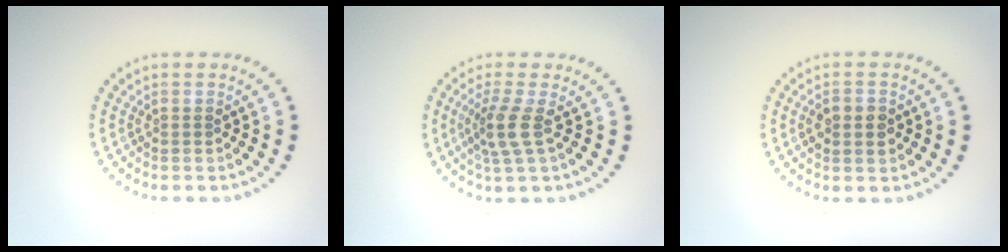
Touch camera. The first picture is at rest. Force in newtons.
{"total": 2.6, "press": 1.9, "slide": 1.7}
{"total": 2.7, "press": 2.7, "slide": 0.2}